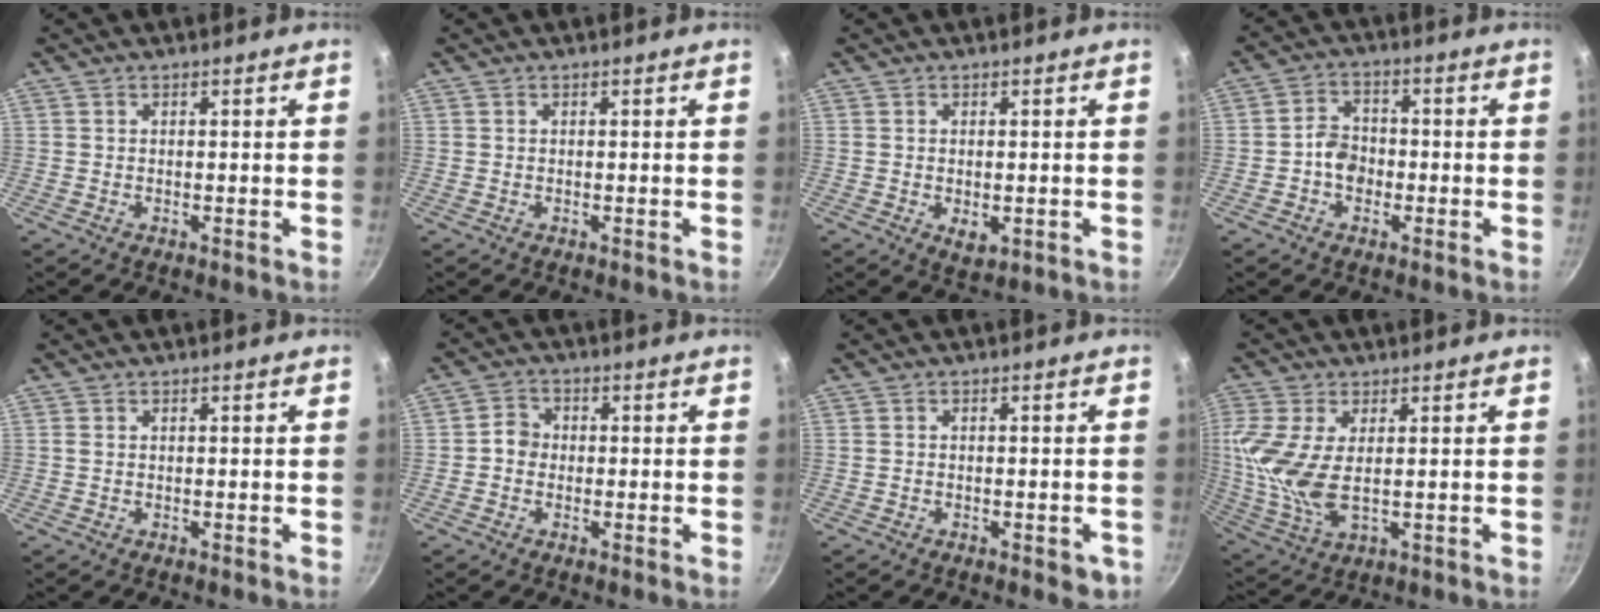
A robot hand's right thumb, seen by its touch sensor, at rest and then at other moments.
{"total": 0.0}
{"total": 3.6, "force": [-0.8, 2.0, 2.8], "torque": [-0.043, -0.009, -0.007]}
{"total": 5.2, "force": [-1.4, 4.1, 2.8], "torque": [-0.021, 0.021, -0.032]}
{"total": 0.0}
{"total": 3.3, "force": [-0.5, 2.9, 1.4], "torque": [-0.007, 0.014, -0.018]}
{"total": 3.5, "force": [-1.6, 1.7, 2.6], "torque": [-0.029, 0.006, -0.017]}
{"total": 11.4, "force": [1.3, 5.6, 9.9], "torque": [-0.212, -0.009, 0.029]}